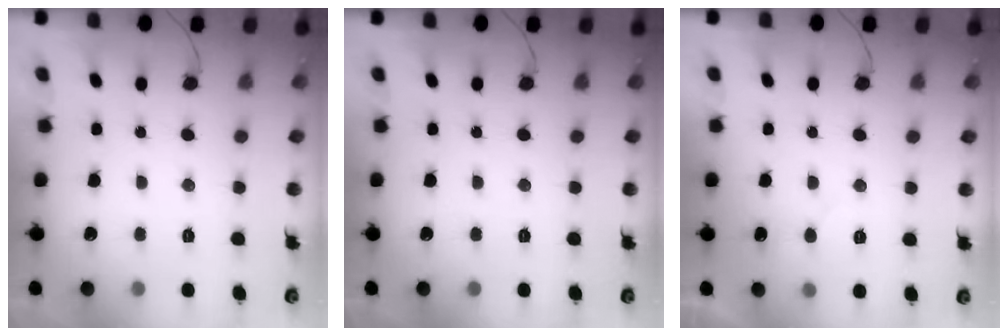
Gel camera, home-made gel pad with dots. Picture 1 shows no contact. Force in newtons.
{"total": 0.0}
{"total": 4.7, "press": 4.7, "slide": 0.5}